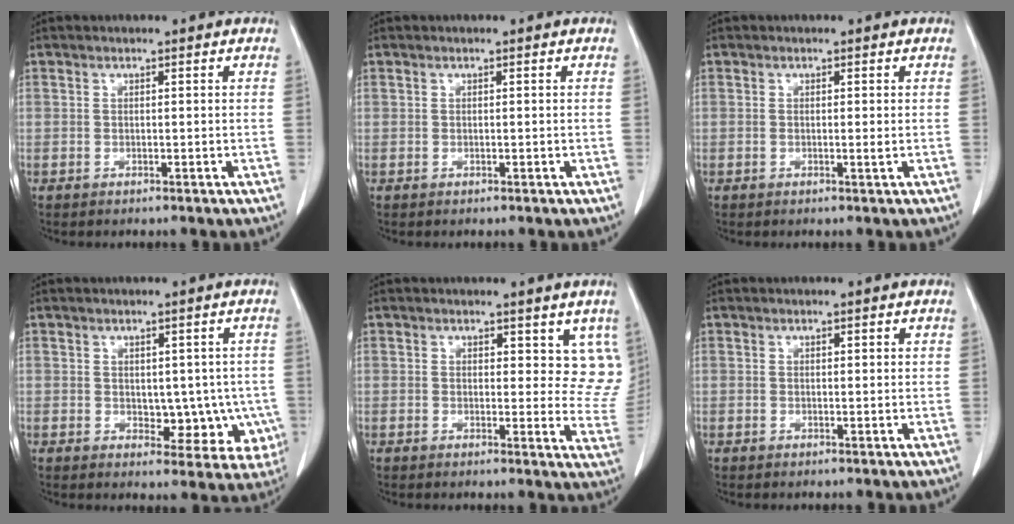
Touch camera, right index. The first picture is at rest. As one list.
[{"total": 0.0}, {"total": 0.7, "force": [-0.1, -0.1, 0.7], "torque": [-0.014, -0.002, -0.002]}, {"total": 7.4, "force": [-0.9, 4.7, 5.6], "torque": [-0.043, 0.008, 0.003]}, {"total": 7.1, "force": [4.8, 3.7, 3.7], "torque": [-0.014, -0.022, 0.045]}, {"total": 0.9, "force": [0.5, 0.2, 0.7], "torque": [-0.011, 0.000, 0.006]}]